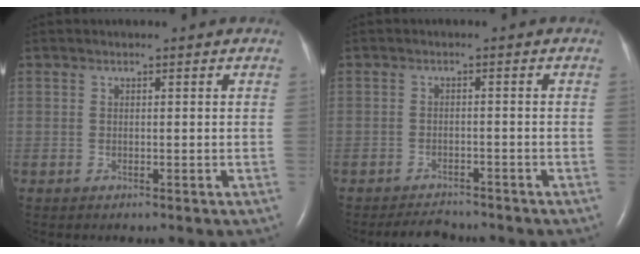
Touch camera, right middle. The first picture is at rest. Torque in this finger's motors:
{"motor_torque": [0.00, 0.00, 0.00, 0.00]}